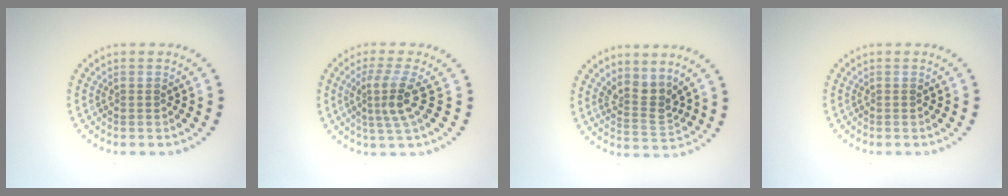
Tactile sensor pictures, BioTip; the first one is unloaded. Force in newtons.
{"total": 3.2, "press": 2.3, "slide": 2.2}
{"total": 2.8, "press": 2.0, "slide": 2.0}
{"total": 0.0}